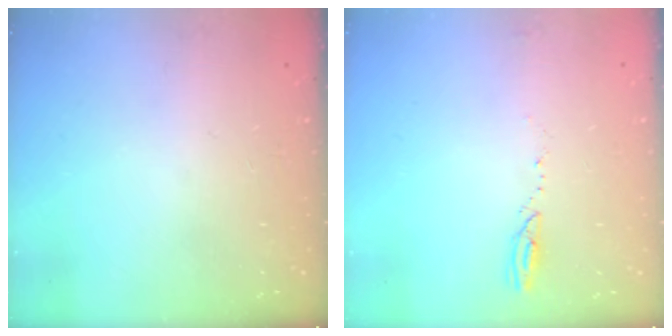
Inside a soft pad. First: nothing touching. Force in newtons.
{"total": 2.5, "press": 2.4, "slide": 0.3}